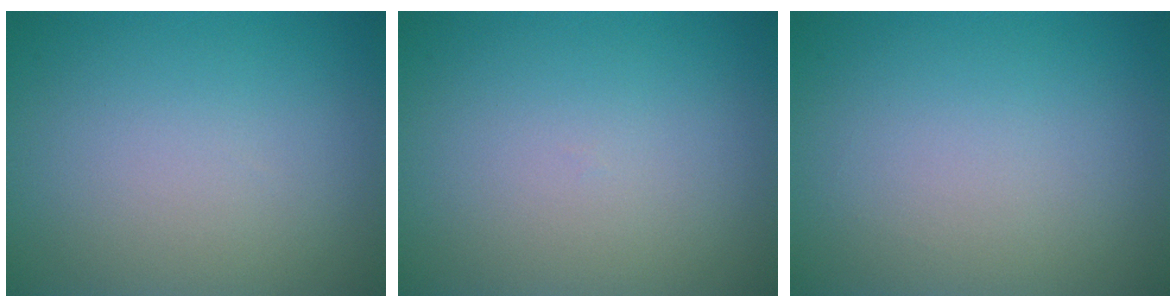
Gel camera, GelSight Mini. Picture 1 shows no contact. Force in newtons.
{"total": 0.0}
{"total": 0.0}